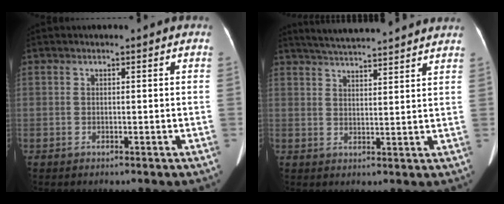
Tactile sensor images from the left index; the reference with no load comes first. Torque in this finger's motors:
{"motor_torque": [0.30, -0.80, 0.05, 0.04]}